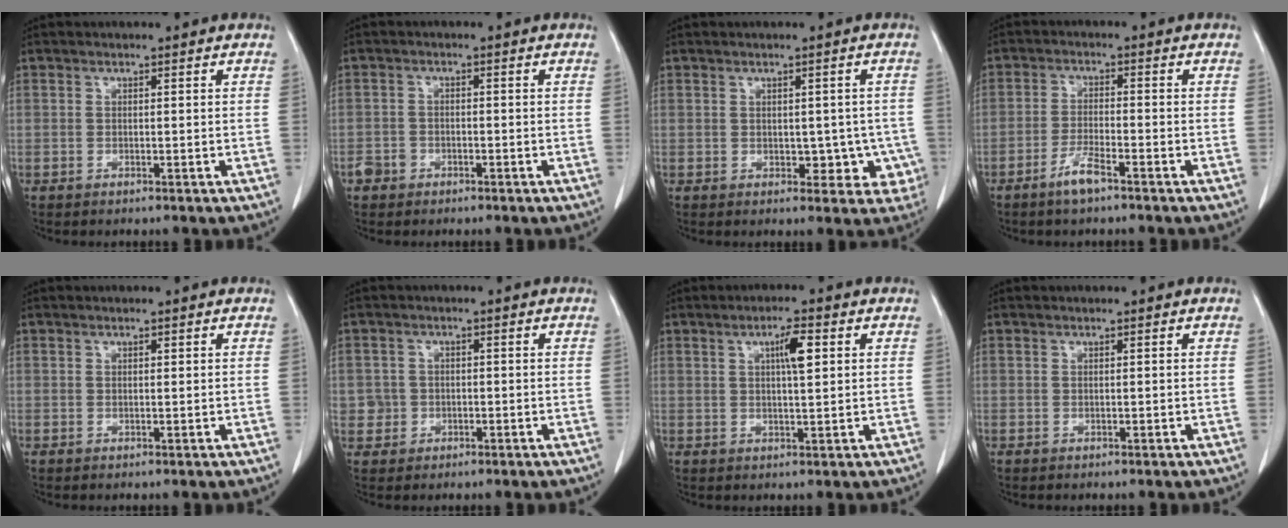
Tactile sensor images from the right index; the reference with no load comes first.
{"total": 2.4, "force": [-1.4, 1.8, 0.4], "torque": [-0.009, 0.008, -0.027]}
{"total": 5.3, "force": [-0.6, 3.7, 3.8], "torque": [-0.020, 0.015, 0.001]}
{"total": 4.1, "force": [-2.9, 0.4, 2.8], "torque": [-0.060, -0.002, -0.055]}
{"total": 0.0}
{"total": 2.8, "force": [-0.4, 2.7, 0.1], "torque": [0.009, 0.009, -0.006]}
{"total": 4.2, "force": [1.4, 0.6, 3.9], "torque": [-0.068, 0.003, 0.024]}
{"total": 0.0}